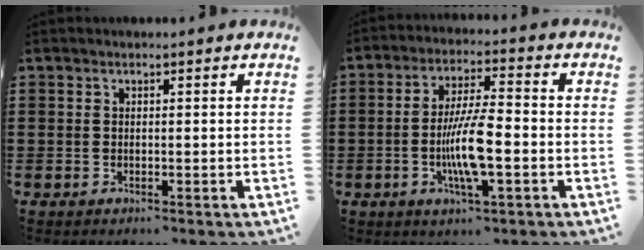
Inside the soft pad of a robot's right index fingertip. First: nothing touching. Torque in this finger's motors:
{"motor_torque": [0.47, 0.02, 0.70, 0.10]}